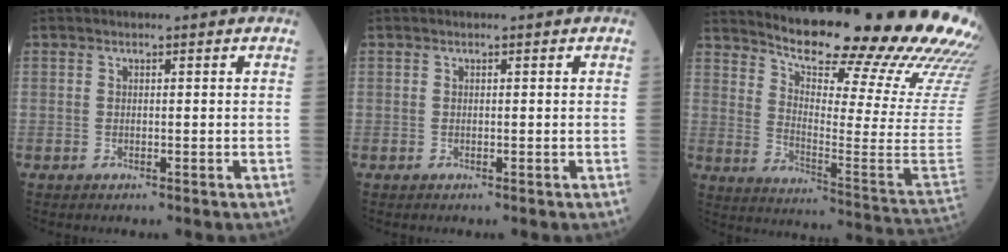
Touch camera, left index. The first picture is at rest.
{"total": 0.0}
{"total": 30.9, "force": [26.6, 0.6, 15.8], "torque": [-0.217, -0.124, 0.342]}